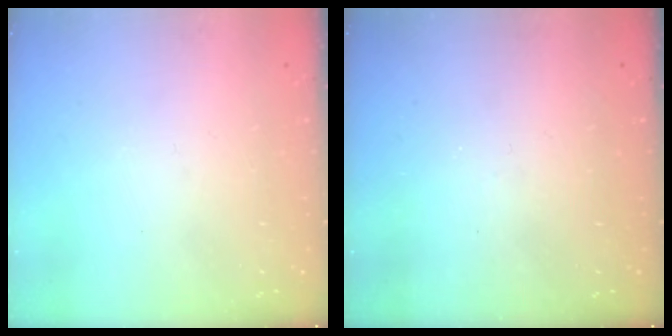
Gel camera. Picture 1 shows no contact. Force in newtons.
{"total": 4.4, "press": 4.4, "slide": 0.6}